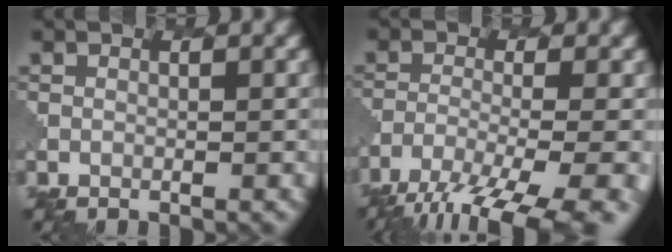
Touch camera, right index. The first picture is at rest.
{"total": 11.3, "force": [-8.6, 3.1, 6.6], "torque": [-0.122, -0.036, -0.122]}